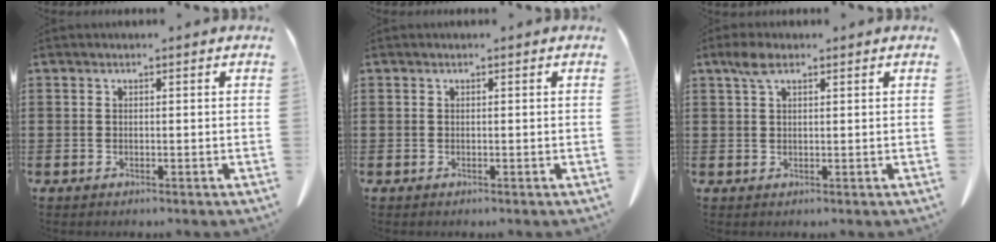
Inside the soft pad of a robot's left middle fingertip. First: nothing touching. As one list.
[{"total": 0.0}, {"total": 2.9, "force": [1.6, 1.2, 2.2], "torque": [-0.050, 0.004, 0.030]}]